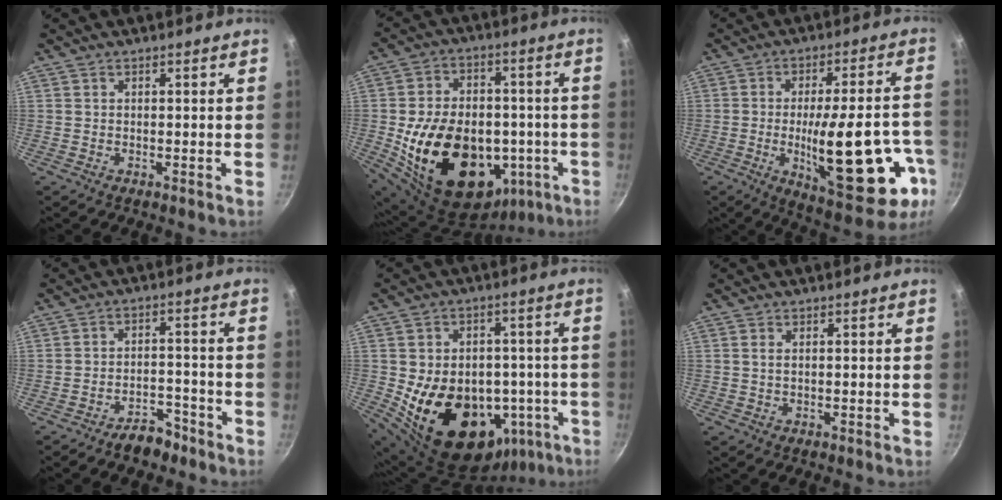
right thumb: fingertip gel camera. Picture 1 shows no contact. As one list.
[{"total": 27.3, "force": [-5.5, 19.0, 18.8], "torque": [-0.299, 0.034, -0.061]}, {"total": 24.2, "force": [-6.7, 8.5, 21.7], "torque": [-0.283, 0.015, -0.079]}, {"total": 5.9, "force": [-4.6, 2.8, 2.3], "torque": [-0.022, 0.047, -0.068]}, {"total": 23.7, "force": [-5.3, 17.4, 15.2], "torque": [-0.217, 0.023, -0.052]}, {"total": 1.1, "force": [0.3, 0.5, 0.9], "torque": [-0.018, 0.001, 0.004]}]